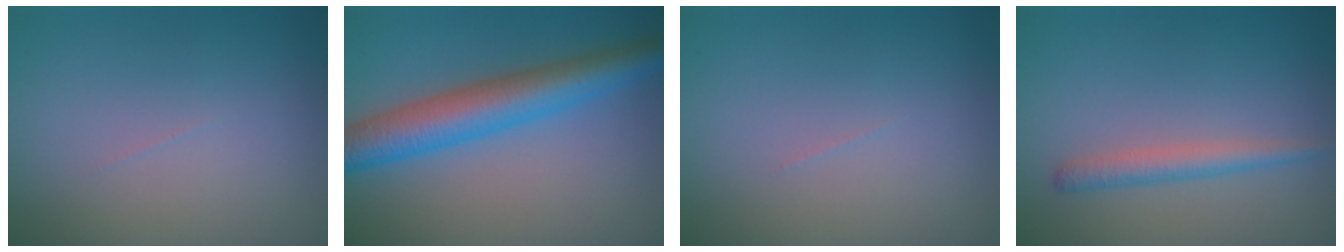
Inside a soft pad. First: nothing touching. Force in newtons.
{"total": 7.0, "press": 6.9, "slide": 0.1}
{"total": 0.0}
{"total": 2.1, "press": 2.1, "slide": 0.1}